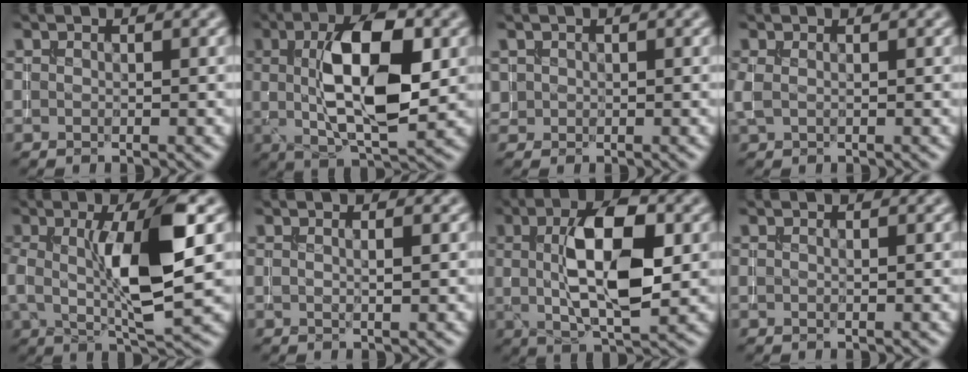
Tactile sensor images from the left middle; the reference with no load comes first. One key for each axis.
{"total": 9.9, "fx": 1.4, "fy": 3.8, "fz": 9.0, "tx": -0.147, "ty": 0.011, "tz": 0.022}
{"total": 0.6, "fx": 0.3, "fy": 0.5, "fz": -0.1, "tx": 0.007, "ty": 0.004, "tz": 0.004}
{"total": 0.8, "fx": 0.2, "fy": 0.4, "fz": 0.7, "tx": -0.020, "ty": 0.004, "tz": 0.001}
{"total": 8.2, "fx": 0.8, "fy": 2.0, "fz": 7.9, "tx": -0.133, "ty": 0.001, "tz": 0.015}
{"total": 1.1, "fx": 0.3, "fy": 0.2, "fz": 1.1, "tx": -0.008, "ty": 0.001, "tz": -0.001}
{"total": 8.8, "fx": 1.3, "fy": 3.4, "fz": 8.1, "tx": -0.134, "ty": 0.009, "tz": 0.018}
{"total": 0.0}